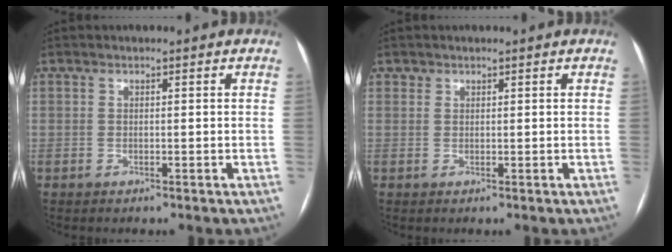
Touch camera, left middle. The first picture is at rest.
{"total": 0.6, "force": [0.4, 0.4, 0.0], "torque": [0.003, 0.001, 0.006]}